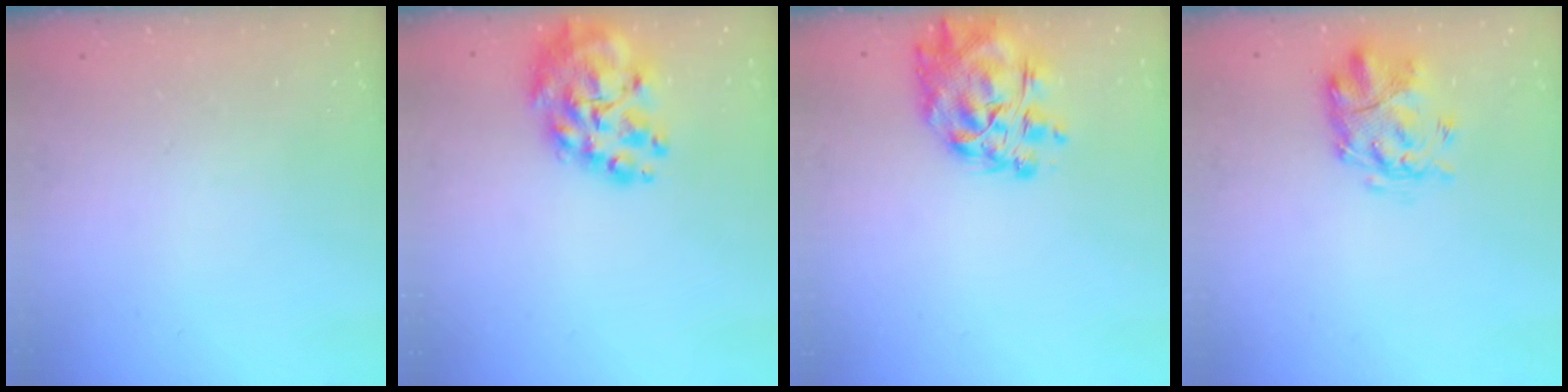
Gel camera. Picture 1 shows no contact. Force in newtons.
{"total": 14.8, "press": 14.1, "slide": 4.5}
{"total": 10.2, "press": 9.6, "slide": 3.5}
{"total": 3.9, "press": 3.5, "slide": 1.7}